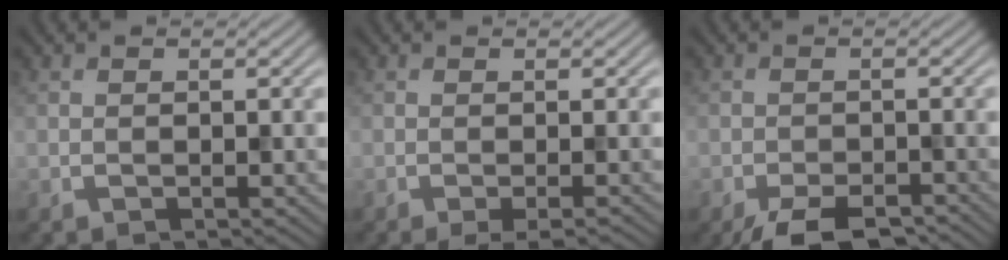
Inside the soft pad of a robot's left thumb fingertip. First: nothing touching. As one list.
[{"total": 2.5, "force": [-1.7, 0.4, 1.9], "torque": [-0.031, 0.001, -0.027]}, {"total": 6.3, "force": [-4.8, 2.3, 3.4], "torque": [-0.049, -0.013, -0.080]}]